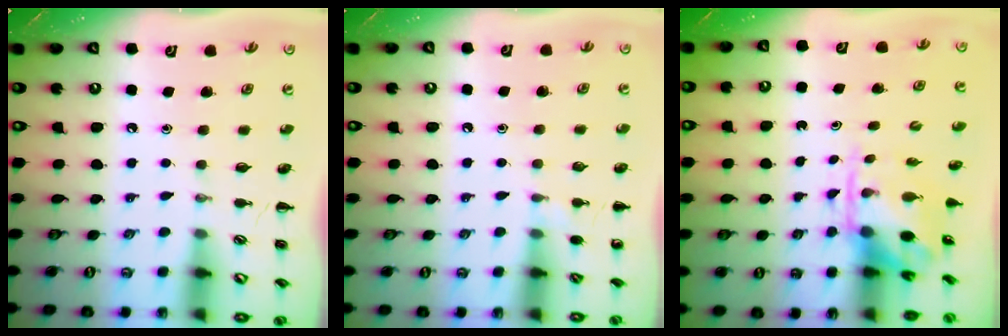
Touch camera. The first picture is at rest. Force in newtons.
{"total": 5.0, "press": 4.7, "slide": 1.6}
{"total": 3.8, "press": 3.7, "slide": 0.8}